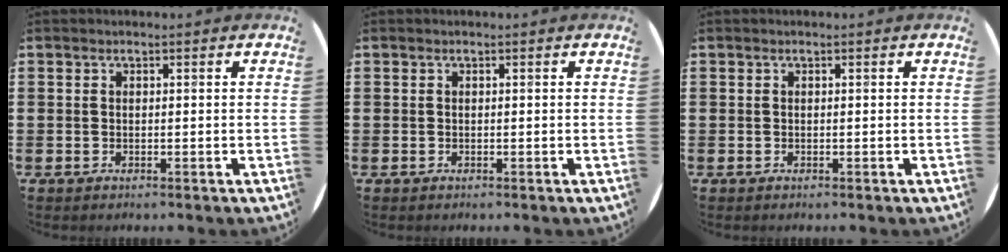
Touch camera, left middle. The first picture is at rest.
{"total": 0.0}
{"total": 0.0}